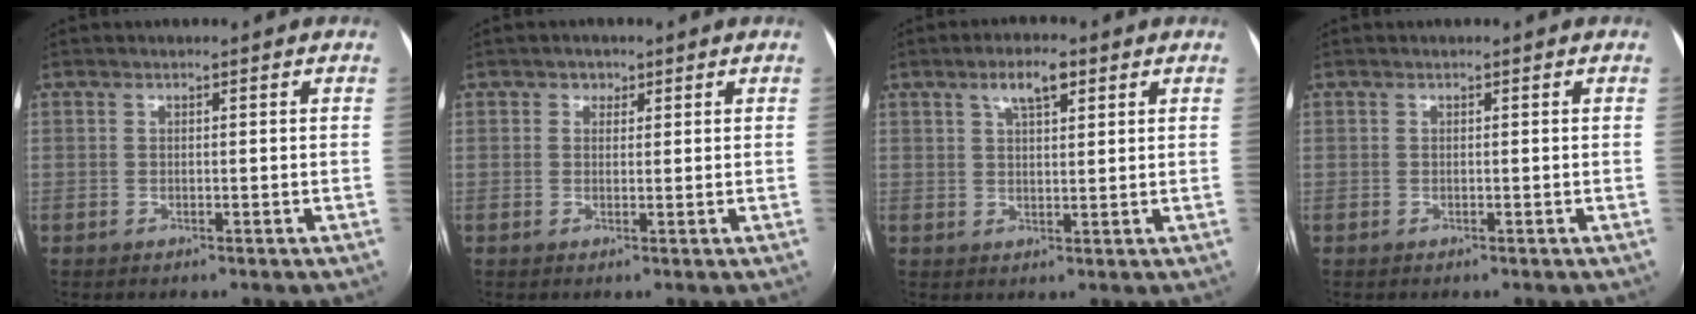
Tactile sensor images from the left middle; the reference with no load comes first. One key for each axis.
{"total": 1.5, "fx": 0.8, "fy": 1.2, "fz": 0.4, "tx": -0.002, "ty": -0.001, "tz": 0.009}
{"total": 4.8, "fx": 2.7, "fy": 1.5, "fz": 3.7, "tx": -0.069, "ty": 0.010, "tz": 0.045}
{"total": 0.0}